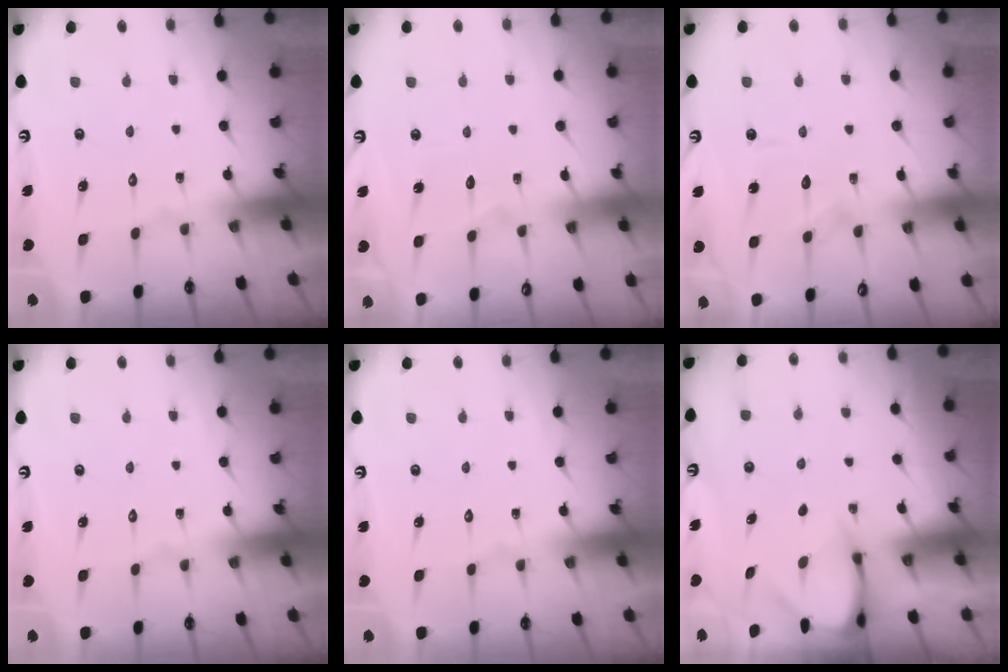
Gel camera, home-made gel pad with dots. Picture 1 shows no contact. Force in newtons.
{"total": 2.9, "press": 2.9, "slide": 0.2}
{"total": 7.8, "press": 7.8, "slide": 0.8}
{"total": 0.0}
{"total": 0.0}
{"total": 3.8, "press": 3.8, "slide": 0.2}